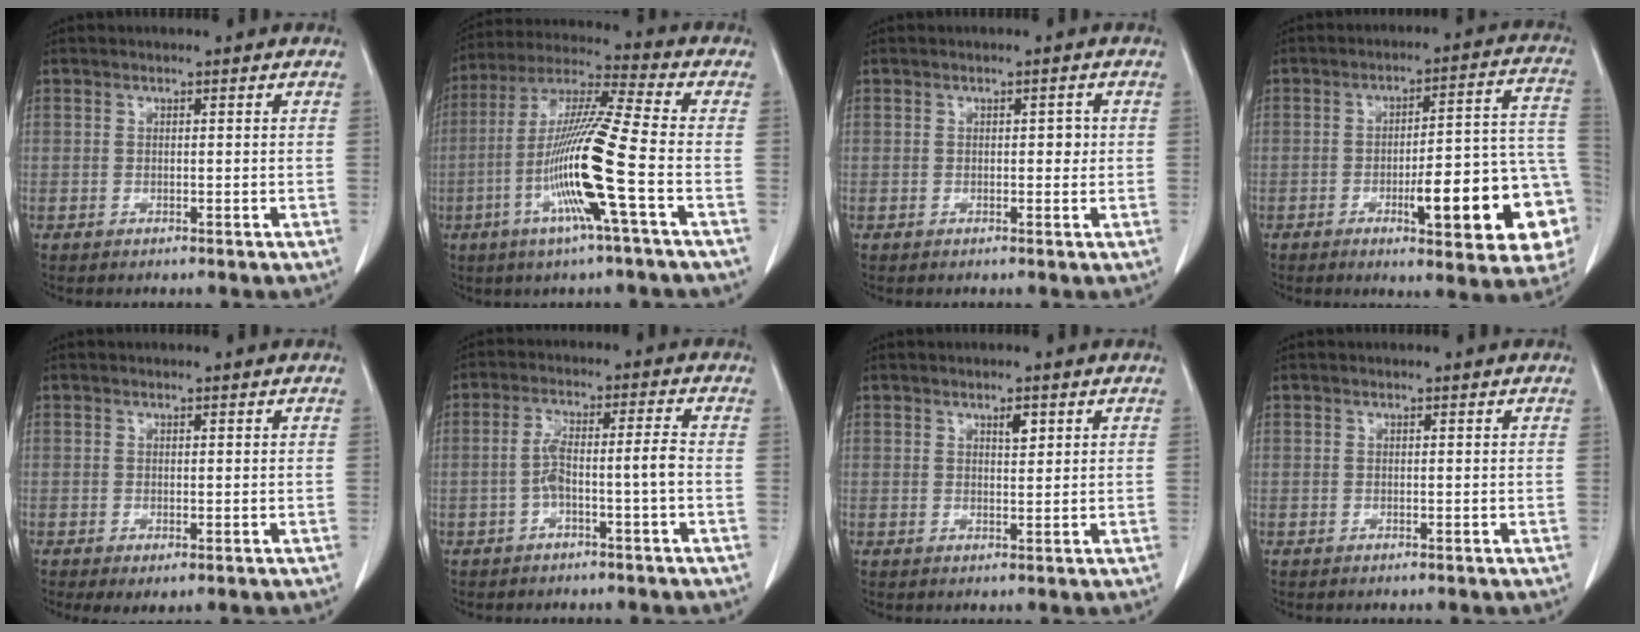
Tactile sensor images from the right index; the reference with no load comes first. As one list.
[{"total": 15.3, "force": [-4.5, -1.0, 14.6], "torque": [-0.291, -0.010, -0.096]}, {"total": 1.5, "force": [0.1, 0.8, 1.2], "torque": [-0.011, 0.004, 0.000]}, {"total": 17.7, "force": [-5.8, 3.3, 16.4], "torque": [-0.139, 0.032, -0.066]}, {"total": 2.0, "force": [-0.5, 0.8, 1.8], "torque": [-0.030, -0.007, -0.001]}, {"total": 5.4, "force": [-1.7, 0.0, 5.1], "torque": [-0.101, 0.023, -0.026]}, {"total": 1.9, "force": [1.0, 0.6, 1.5], "torque": [-0.024, -0.004, 0.017]}, {"total": 0.0}]